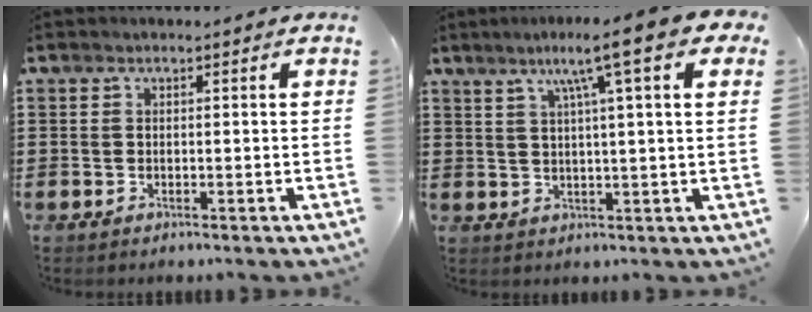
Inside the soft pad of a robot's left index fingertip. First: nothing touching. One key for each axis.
{"total": 9.3, "fx": 4.5, "fy": 0.0, "fz": 8.1, "tx": -0.151, "ty": -0.004, "tz": 0.068}